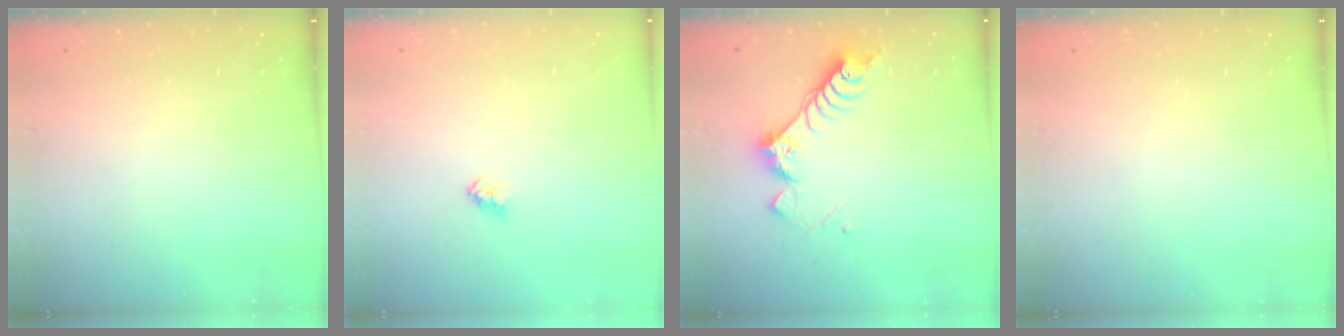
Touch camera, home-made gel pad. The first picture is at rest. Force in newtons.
{"total": 2.4, "press": 2.4, "slide": 0.2}
{"total": 8.3, "press": 8.2, "slide": 0.7}
{"total": 0.0}